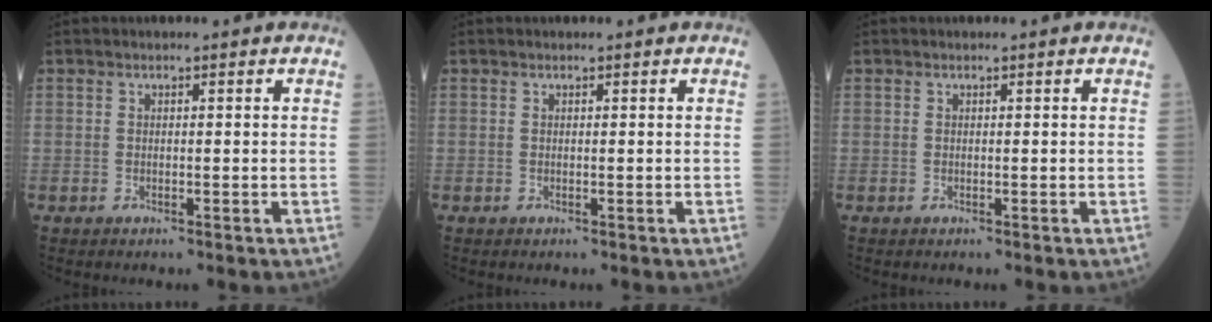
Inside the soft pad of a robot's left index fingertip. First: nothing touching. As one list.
[{"total": 0.0}, {"total": 0.0}]